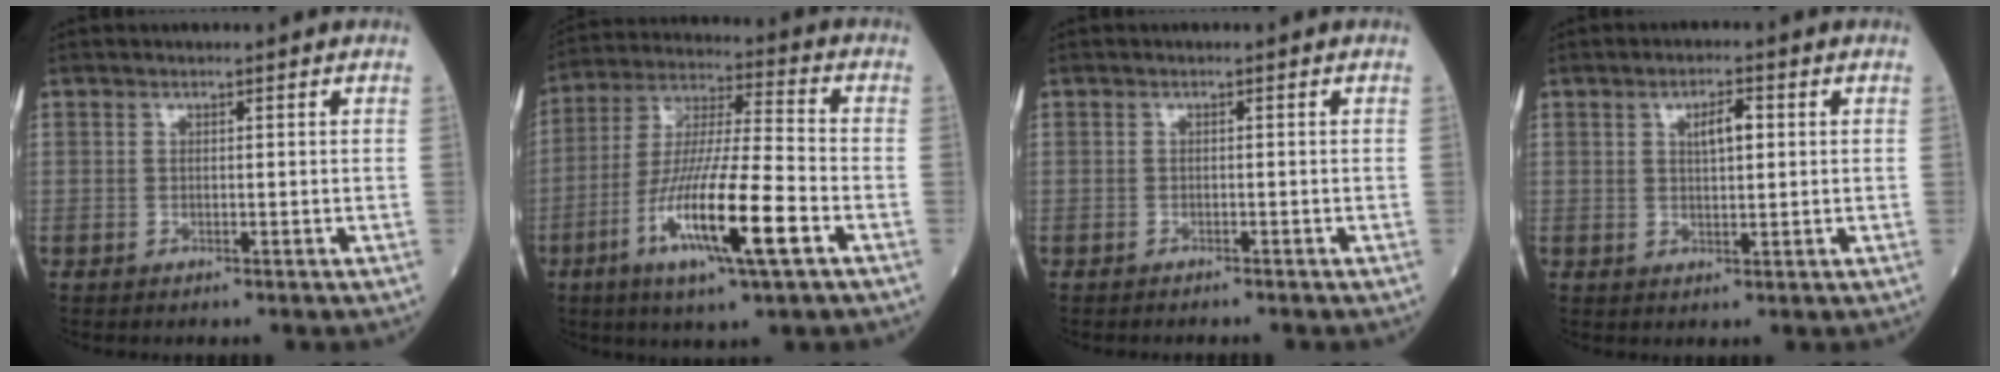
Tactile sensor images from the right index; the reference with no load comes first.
{"total": 16.2, "force": [-6.3, 1.1, 14.9], "torque": [-0.290, -0.020, -0.114]}
{"total": 1.4, "force": [-1.3, 0.1, 0.3], "torque": [-0.006, -0.001, -0.017]}
{"total": 3.6, "force": [1.1, 1.0, 3.3], "torque": [-0.055, 0.003, 0.017]}